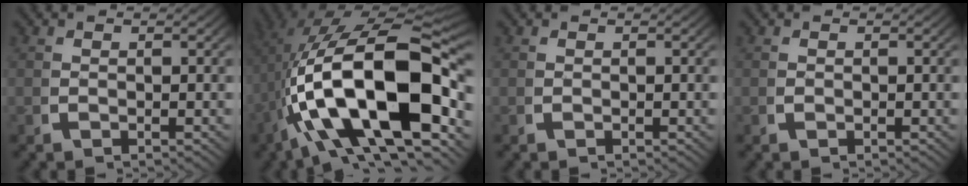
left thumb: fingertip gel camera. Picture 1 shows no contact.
{"total": 21.3, "force": [-0.8, 11.7, 17.8], "torque": [-0.338, -0.066, 0.021]}
{"total": 0.0}
{"total": 0.0}